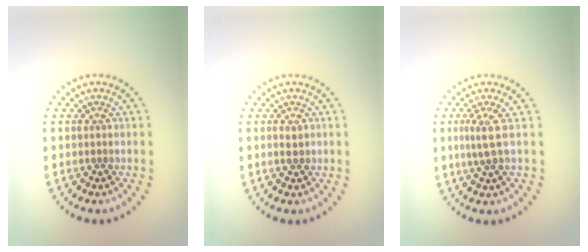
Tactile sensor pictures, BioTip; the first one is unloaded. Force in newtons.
{"total": 0.9, "press": 0.9, "slide": 0.2}
{"total": 1.9, "press": 1.5, "slide": 1.2}